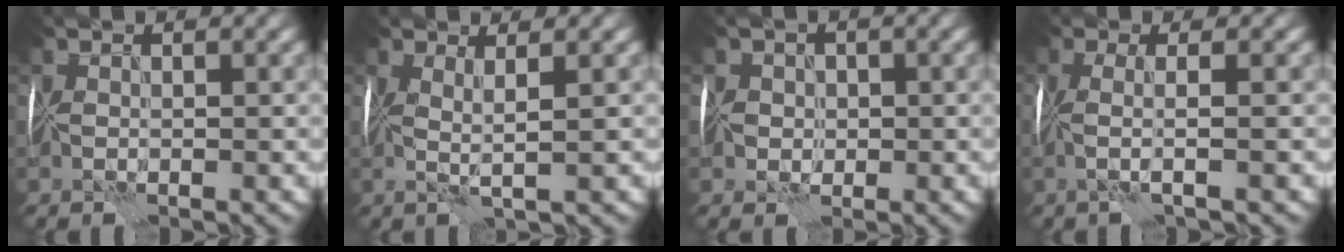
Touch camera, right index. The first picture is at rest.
{"total": 2.1, "force": [0.8, 0.2, 1.9], "torque": [-0.031, 0.001, 0.010]}
{"total": 2.4, "force": [0.0, 2.2, 1.0], "torque": [0.000, 0.006, -0.007]}
{"total": 2.4, "force": [0.0, 0.3, 2.4], "torque": [-0.041, 0.000, -0.005]}